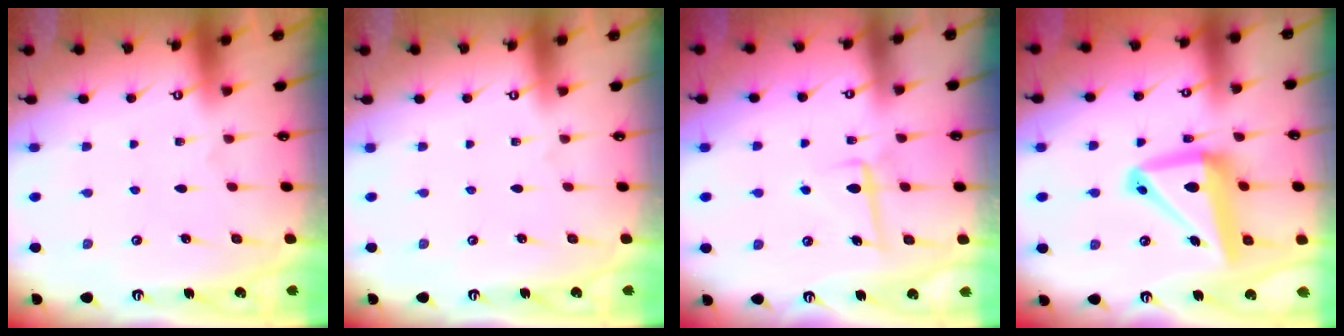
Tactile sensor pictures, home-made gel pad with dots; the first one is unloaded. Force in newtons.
{"total": 0.0}
{"total": 6.7, "press": 6.6, "slide": 1.2}
{"total": 15.3, "press": 15.1, "slide": 1.9}